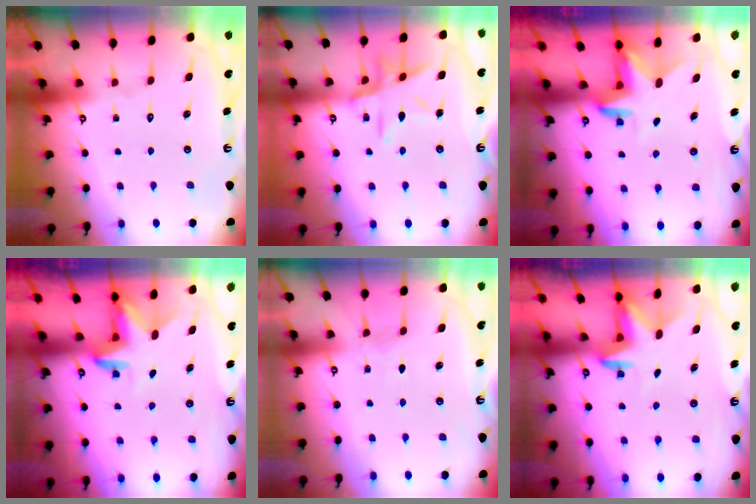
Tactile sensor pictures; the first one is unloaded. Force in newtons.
{"total": 11.3, "press": 11.3, "slide": 0.9}
{"total": 3.2, "press": 3.2, "slide": 0.1}
{"total": 3.2, "press": 3.2, "slide": 0.1}
{"total": 2.0, "press": 2.0, "slide": 0.3}
{"total": 3.0, "press": 2.9, "slide": 0.7}